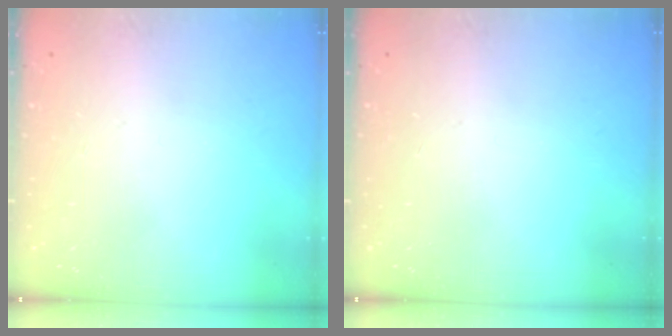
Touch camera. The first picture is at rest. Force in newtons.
{"total": 0.0}